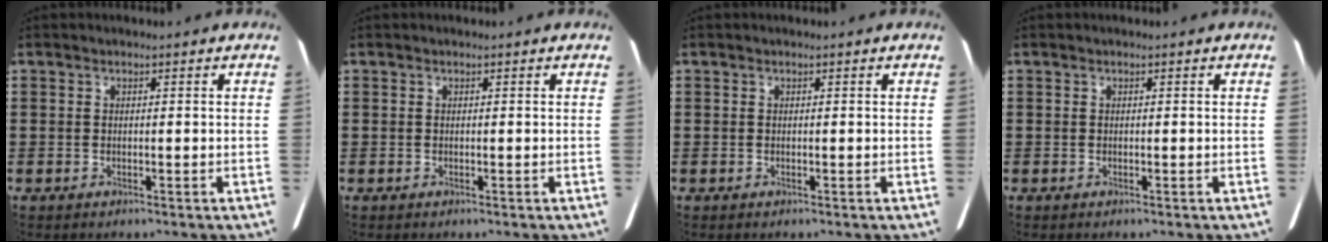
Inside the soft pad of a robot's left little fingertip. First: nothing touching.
{"total": 0.0}
{"total": 0.0}
{"total": 0.0}